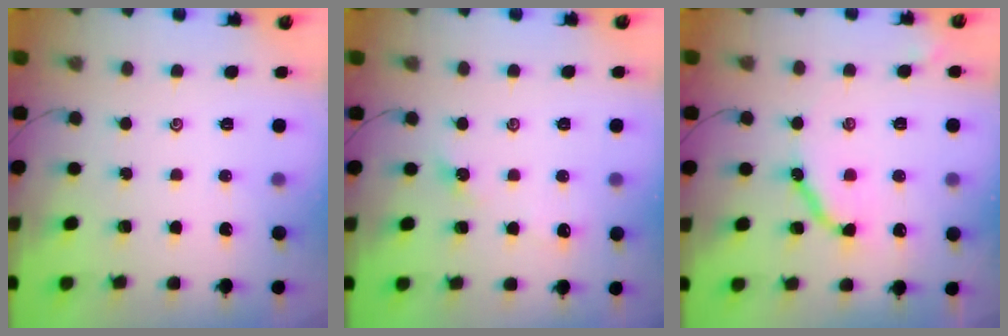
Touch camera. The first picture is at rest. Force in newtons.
{"total": 4.2, "press": 4.2, "slide": 0.5}
{"total": 9.8, "press": 9.7, "slide": 1.1}